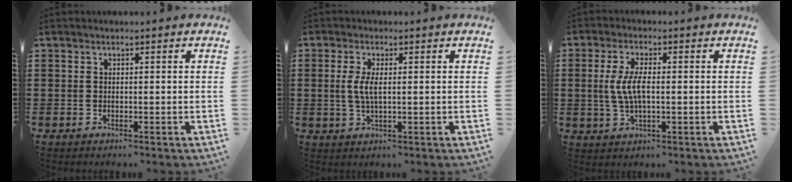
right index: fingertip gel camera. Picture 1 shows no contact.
{"total": 3.6, "force": [0.4, 1.1, 3.4], "torque": [-0.081, -0.002, 0.001]}
{"total": 5.4, "force": [0.1, 1.9, 5.1], "torque": [-0.124, -0.007, -0.009]}